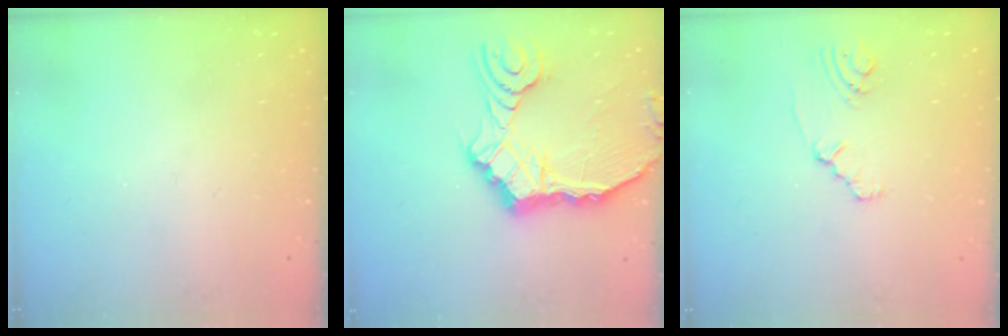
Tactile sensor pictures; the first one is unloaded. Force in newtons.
{"total": 14.7, "press": 14.1, "slide": 4.1}
{"total": 2.3, "press": 2.3, "slide": 0.4}